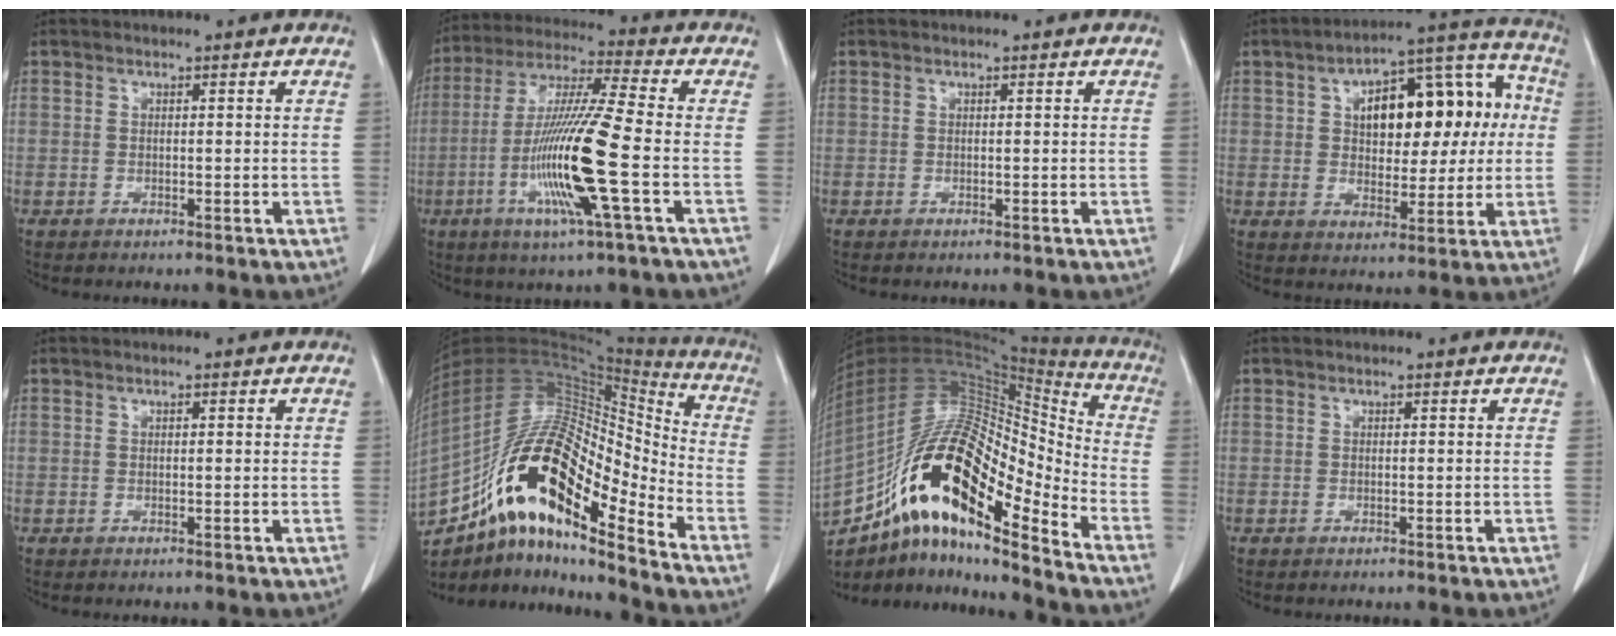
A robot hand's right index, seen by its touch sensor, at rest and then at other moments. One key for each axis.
{"total": 15.3, "fx": -4.0, "fy": -0.5, "fz": 14.8, "tx": -0.300, "ty": -0.014, "tz": -0.084}
{"total": 0.0}
{"total": 18.0, "fx": 3.1, "fy": 8.8, "fz": 15.4, "tx": -0.223, "ty": 0.052, "tz": 0.050}
{"total": 0.6, "fx": 0.2, "fy": 0.1, "fz": 0.6, "tx": -0.012, "ty": 0.001, "tz": 0.003}
{"total": 22.9, "fx": -13.4, "fy": 5.9, "fz": 17.5, "tx": -0.348, "ty": 0.015, "tz": -0.236}
{"total": 25.1, "fx": -14.3, "fy": 6.6, "fz": 19.5, "tx": -0.385, "ty": 0.009, "tz": -0.252}
{"total": 0.0}